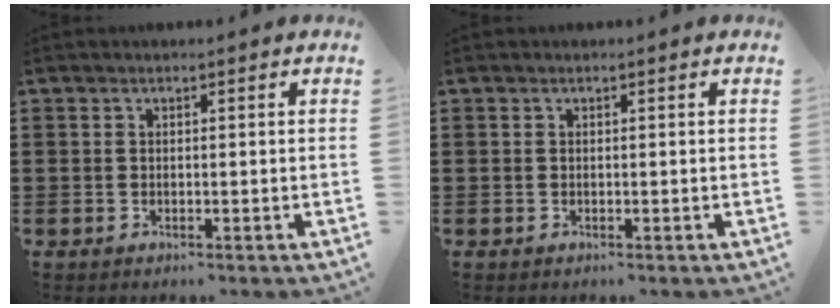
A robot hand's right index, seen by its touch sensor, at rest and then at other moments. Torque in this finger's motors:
{"motor_torque": [-0.03, 0.03, 0.00, -0.01]}